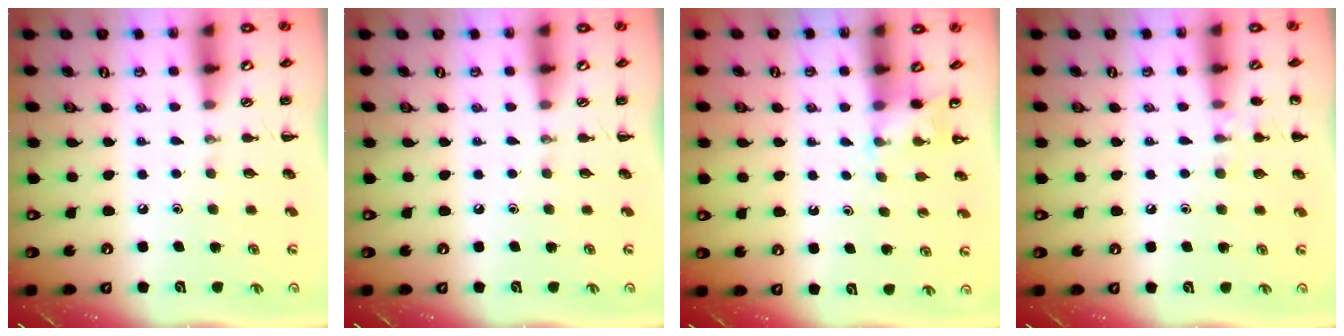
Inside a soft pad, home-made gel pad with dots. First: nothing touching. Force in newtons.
{"total": 0.0}
{"total": 4.8, "press": 4.6, "slide": 1.2}
{"total": 7.6, "press": 7.3, "slide": 2.1}